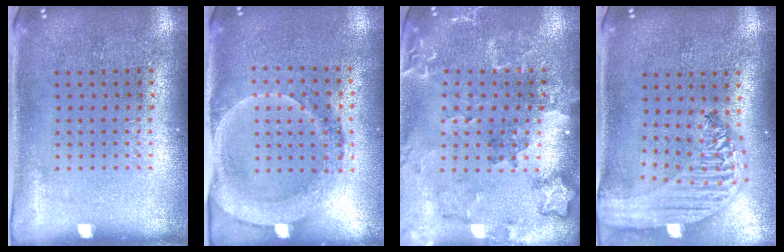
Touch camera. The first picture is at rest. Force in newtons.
{"total": 1.8, "press": 1.6, "slide": 0.7}
{"total": 1.8, "press": 1.7, "slide": 0.4}
{"total": 2.4, "press": 2.1, "slide": 1.3}